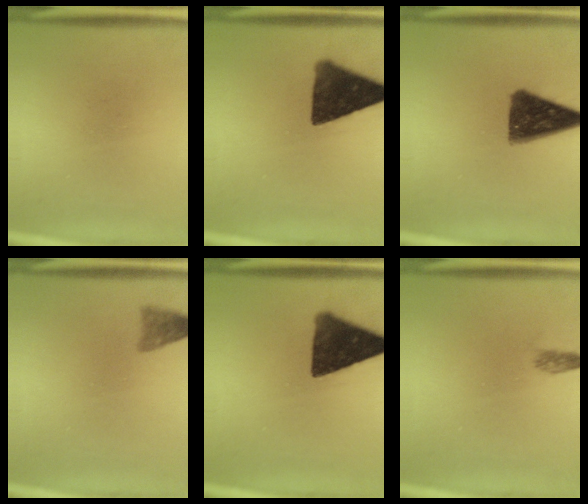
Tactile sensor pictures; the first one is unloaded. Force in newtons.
{"total": 13.2}
{"total": 12.3}
{"total": 2.4}
{"total": 13.2}
{"total": 1.3}